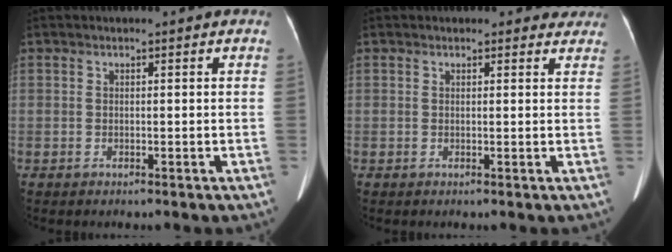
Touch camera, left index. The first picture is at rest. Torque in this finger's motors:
{"motor_torque": [0.32, -0.39, 0.08, -0.01]}